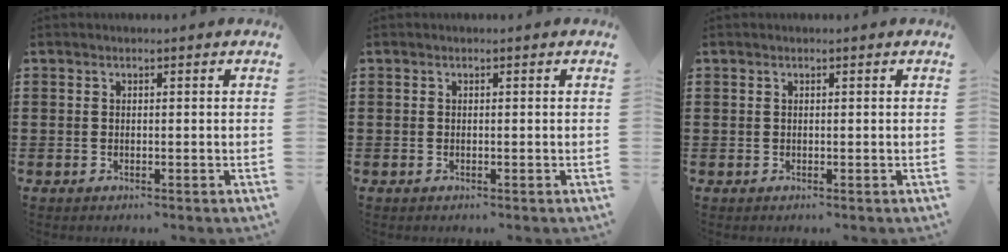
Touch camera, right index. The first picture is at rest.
{"total": 0.0}
{"total": 0.0}